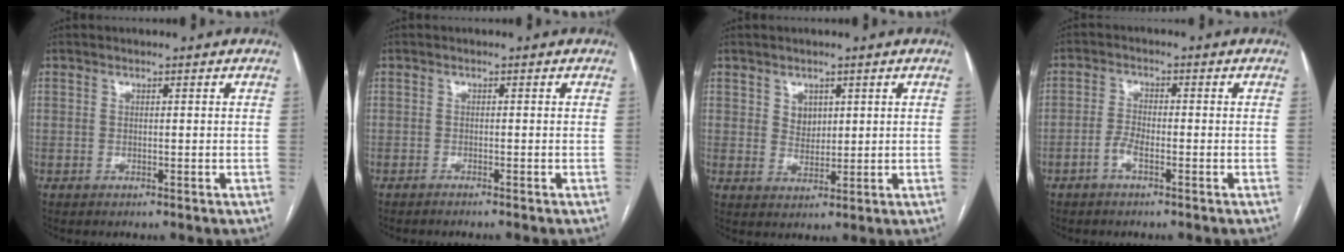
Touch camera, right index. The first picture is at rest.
{"total": 2.1, "force": [-1.9, -0.2, 1.0], "torque": [-0.013, 0.002, -0.022]}
{"total": 2.9, "force": [1.3, 2.2, 1.3], "torque": [-0.024, -0.001, 0.029]}
{"total": 2.7, "force": [-1.5, 0.7, 2.1], "torque": [-0.043, 0.004, -0.031]}